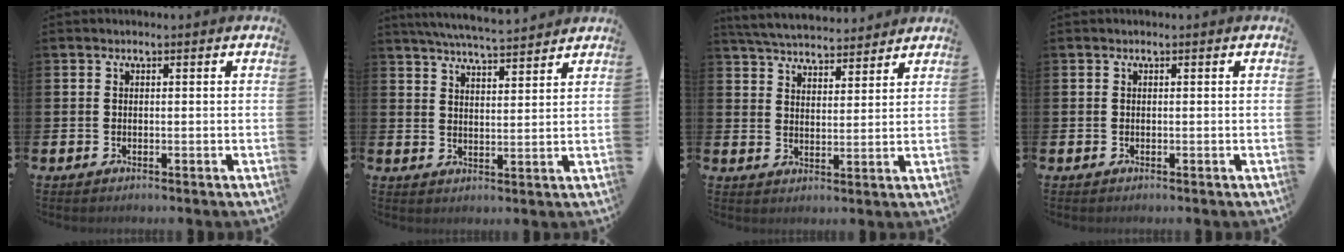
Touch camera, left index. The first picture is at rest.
{"total": 5.8, "force": [5.7, 0.0, 1.1], "torque": [-0.033, -0.031, 0.102]}
{"total": 5.5, "force": [5.4, 0.9, 0.4], "torque": [-0.031, -0.031, 0.097]}
{"total": 0.0}